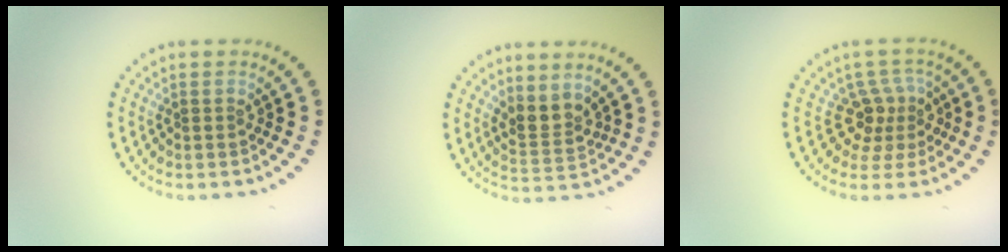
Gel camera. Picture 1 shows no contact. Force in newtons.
{"total": 2.5, "press": 2.0, "slide": 1.5}
{"total": 3.1, "press": 2.2, "slide": 2.2}